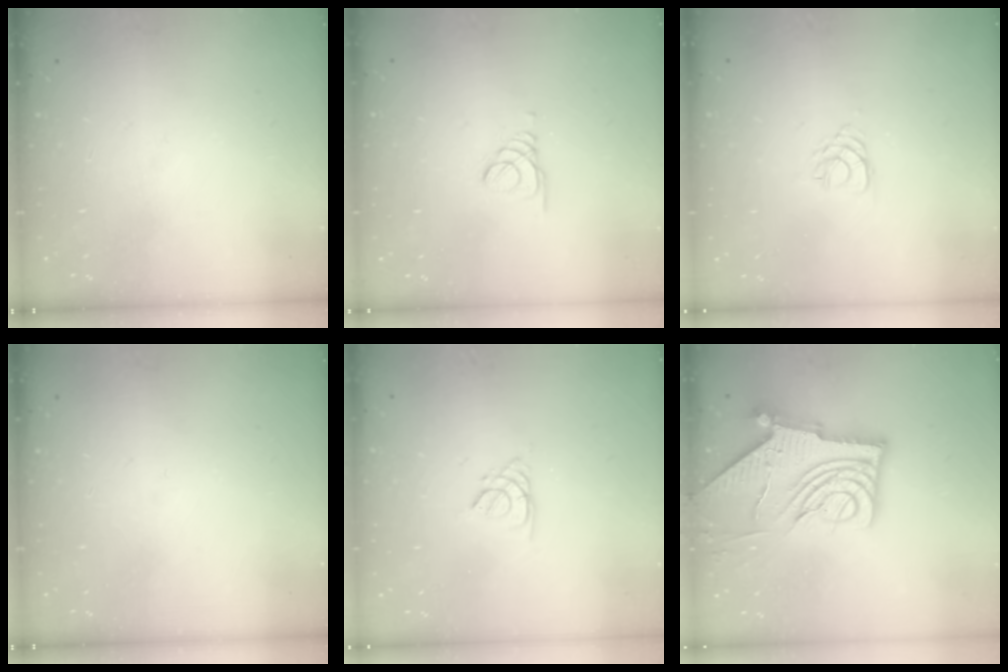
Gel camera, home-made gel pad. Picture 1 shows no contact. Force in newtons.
{"total": 1.0, "press": 1.0, "slide": 0.1}
{"total": 2.4, "press": 2.3, "slide": 0.4}
{"total": 0.0}
{"total": 2.6, "press": 2.6, "slide": 0.3}
{"total": 15.6, "press": 15.4, "slide": 1.9}